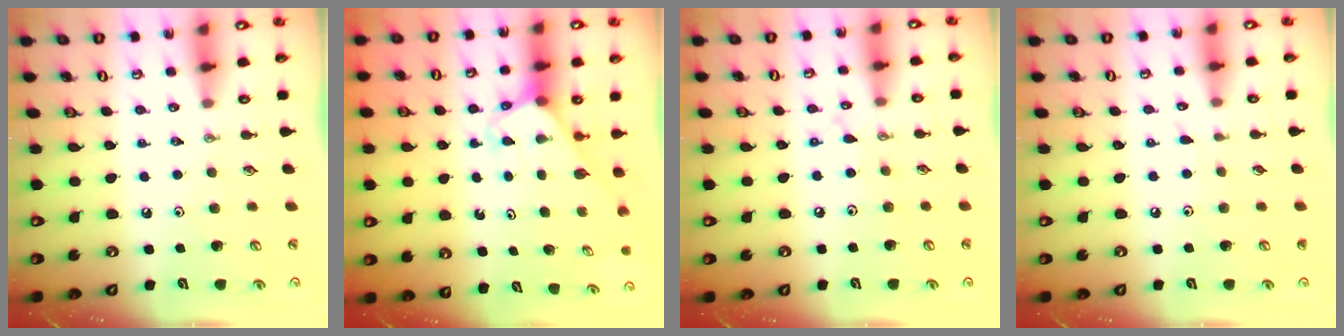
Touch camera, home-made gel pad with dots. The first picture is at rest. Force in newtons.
{"total": 3.1, "press": 3.1, "slide": 0.2}
{"total": 7.8, "press": 7.7, "slide": 0.6}
{"total": 2.9, "press": 2.9, "slide": 0.4}